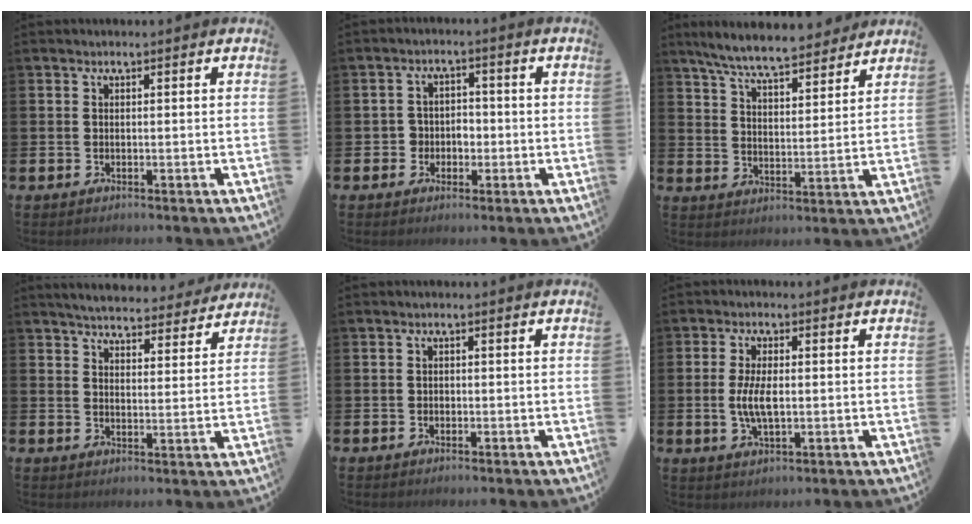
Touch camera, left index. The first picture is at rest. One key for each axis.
{"total": 2.9, "fx": -0.9, "fy": 2.7, "fz": 0.5, "tx": -0.021, "ty": 0.008, "tz": -0.025}
{"total": 7.7, "fx": 7.2, "fy": 1.0, "fz": 2.5, "tx": -0.081, "ty": -0.038, "tz": 0.129}
{"total": 5.0, "fx": 4.9, "fy": 0.8, "fz": 0.6, "tx": -0.021, "ty": -0.035, "tz": 0.084}
{"total": 0.7, "fx": -0.2, "fy": 0.6, "fz": 0.2, "tx": -0.005, "ty": 0.005, "tz": -0.006}
{"total": 5.0, "fx": 0.0, "fy": 2.1, "fz": 4.6, "tx": -0.092, "ty": 0.003, "tz": -0.005}